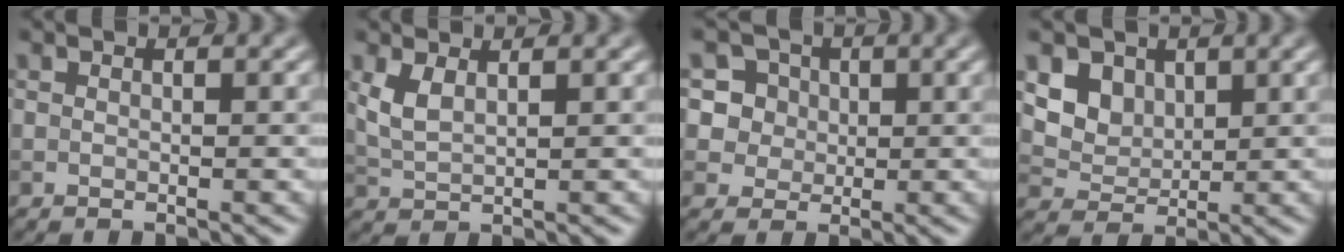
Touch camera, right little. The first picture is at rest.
{"total": 2.1, "force": [1.0, 0.8, 1.7], "torque": [-0.046, 0.000, 0.024]}
{"total": 6.2, "force": [2.4, 5.4, 2.0], "torque": [-0.026, 0.020, 0.024]}
{"total": 5.3, "force": [2.7, 3.8, 2.3], "torque": [-0.063, -0.008, 0.063]}